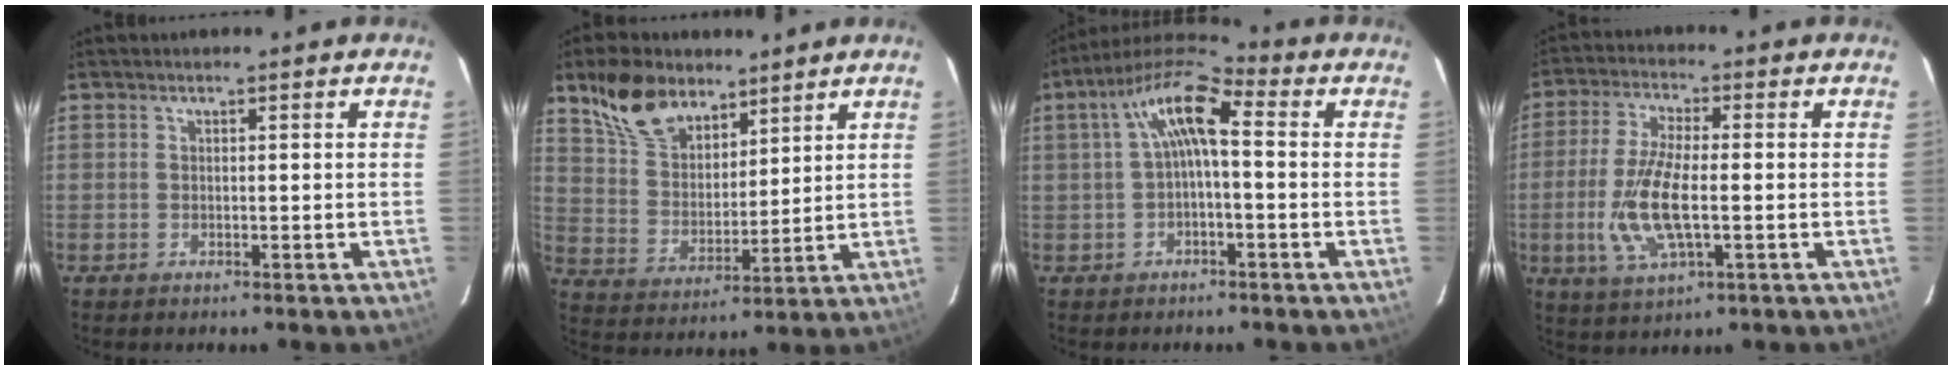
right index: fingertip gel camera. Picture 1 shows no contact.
{"total": 13.5, "force": [9.4, 7.4, 6.2], "torque": [-0.128, 0.032, 0.184]}
{"total": 9.4, "force": [1.0, 3.1, 8.8], "torque": [-0.174, 0.031, 0.015]}
{"total": 11.2, "force": [-2.0, 3.7, 10.4], "torque": [-0.217, -0.008, -0.038]}